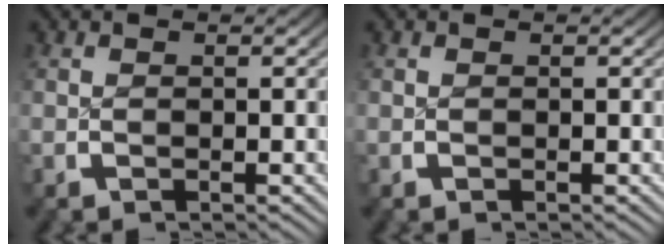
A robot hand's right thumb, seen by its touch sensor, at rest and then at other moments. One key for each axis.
{"total": 0.0}